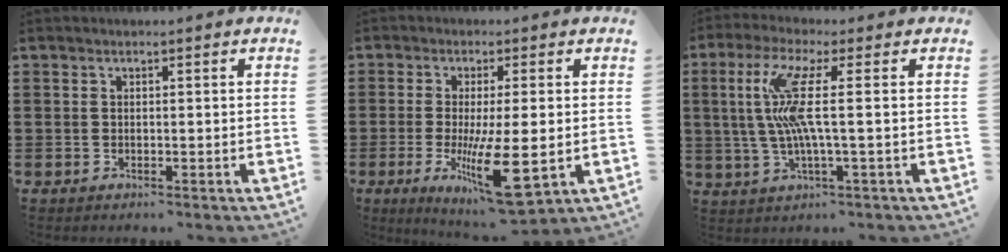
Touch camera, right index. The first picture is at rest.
{"total": 11.5, "force": [-2.2, 2.8, 11.0], "torque": [-0.189, -0.021, -0.035]}
{"total": 9.4, "force": [0.8, 0.5, 9.3], "torque": [-0.209, -0.019, -0.001]}